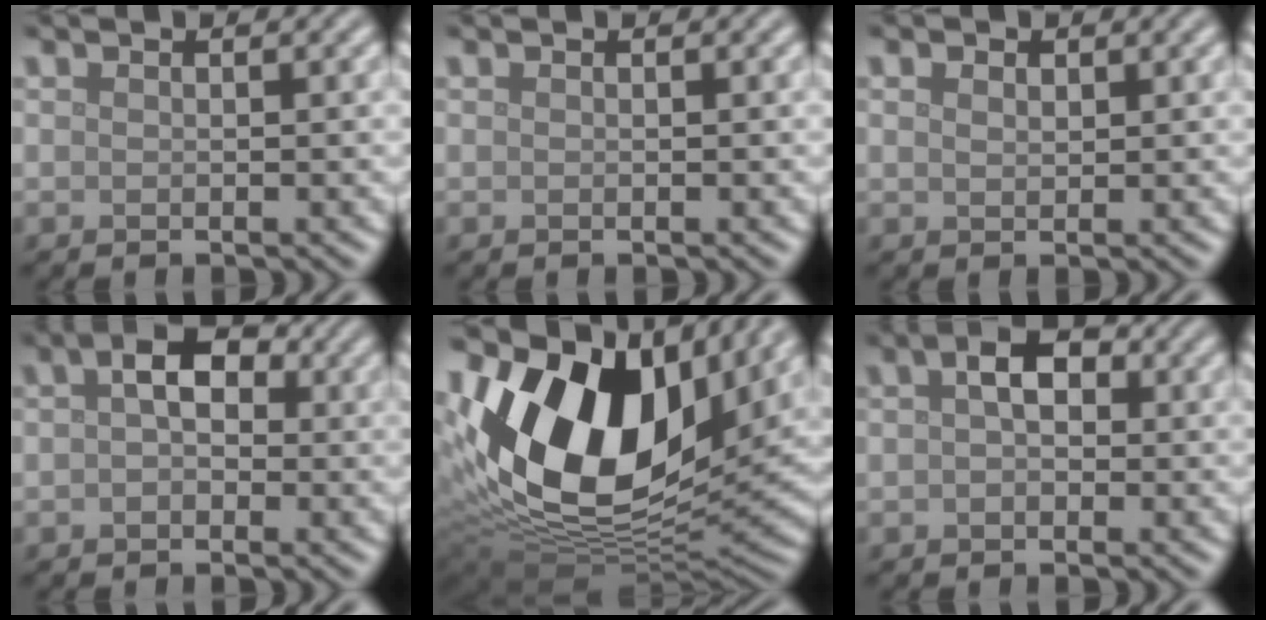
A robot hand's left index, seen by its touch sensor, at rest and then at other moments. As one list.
[{"total": 0.0}, {"total": 1.0, "force": [0.7, 0.6, 0.4], "torque": [-0.007, 0.001, 0.011]}, {"total": 3.6, "force": [0.7, 2.2, 2.8], "torque": [-0.034, 0.011, -0.002]}, {"total": 17.0, "force": [5.8, 10.2, 12.3], "torque": [-0.232, 0.012, 0.099]}, {"total": 3.0, "force": [0.6, 1.8, 2.3], "torque": [-0.033, 0.010, 0.000]}]